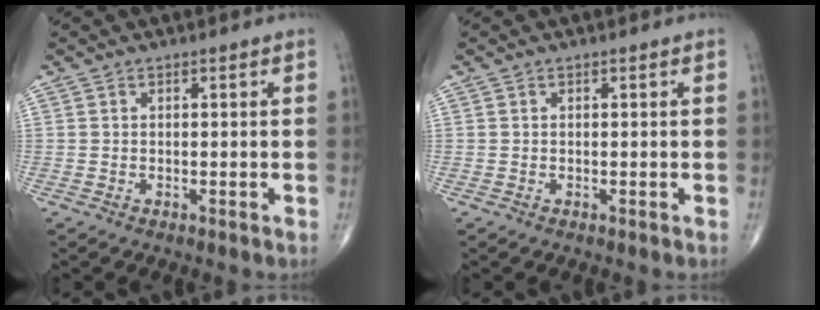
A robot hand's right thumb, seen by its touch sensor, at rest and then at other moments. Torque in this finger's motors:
{"motor_torque": [-0.18, 0.11, -0.13, -0.03, 0.01]}